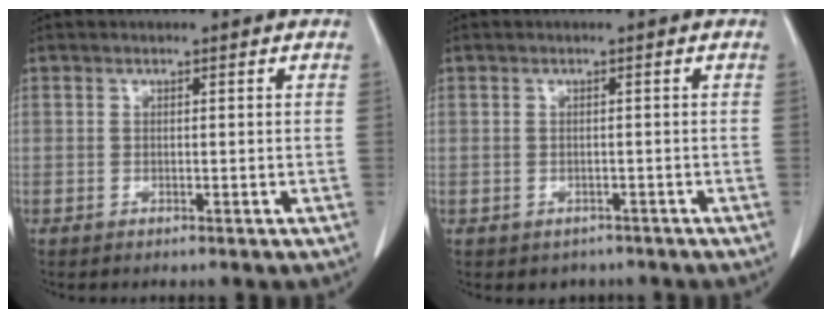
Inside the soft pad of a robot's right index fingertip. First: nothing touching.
{"total": 2.2, "force": [-1.5, 1.6, 0.2], "torque": [-0.004, 0.004, -0.017]}